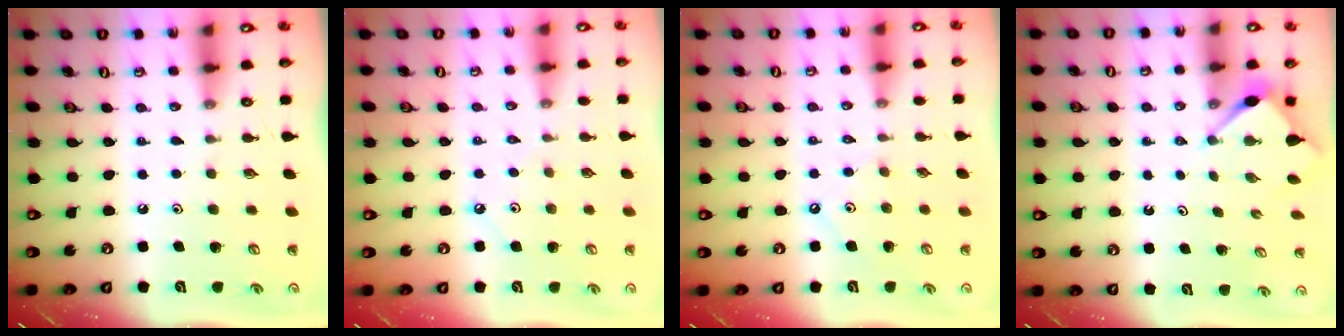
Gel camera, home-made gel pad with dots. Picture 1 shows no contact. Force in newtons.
{"total": 4.0, "press": 4.0, "slide": 0.5}
{"total": 1.7, "press": 1.7, "slide": 0.3}
{"total": 3.2, "press": 3.2, "slide": 0.3}